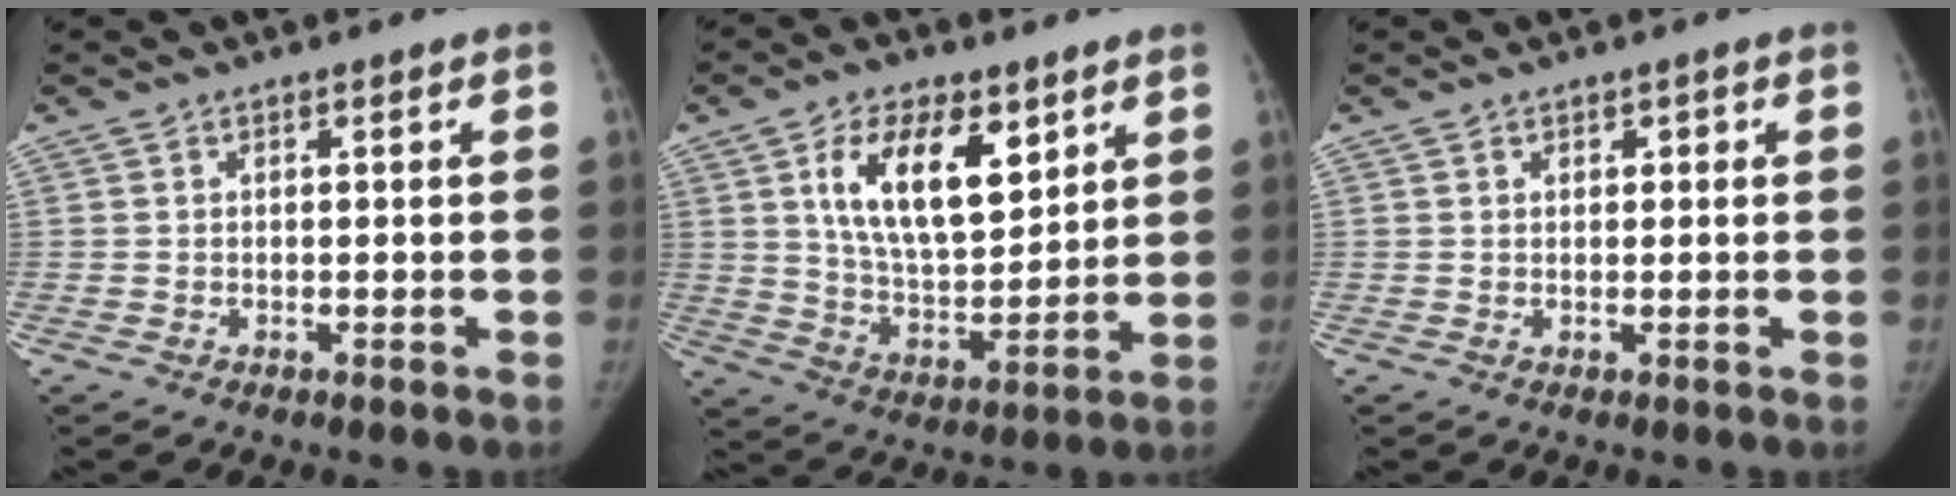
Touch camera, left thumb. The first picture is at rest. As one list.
[{"total": 15.7, "force": [6.8, 7.9, 11.8], "torque": [-0.169, -0.035, 0.128]}, {"total": 1.1, "force": [0.5, 0.8, 0.6], "torque": [0.003, 0.001, 0.004]}]